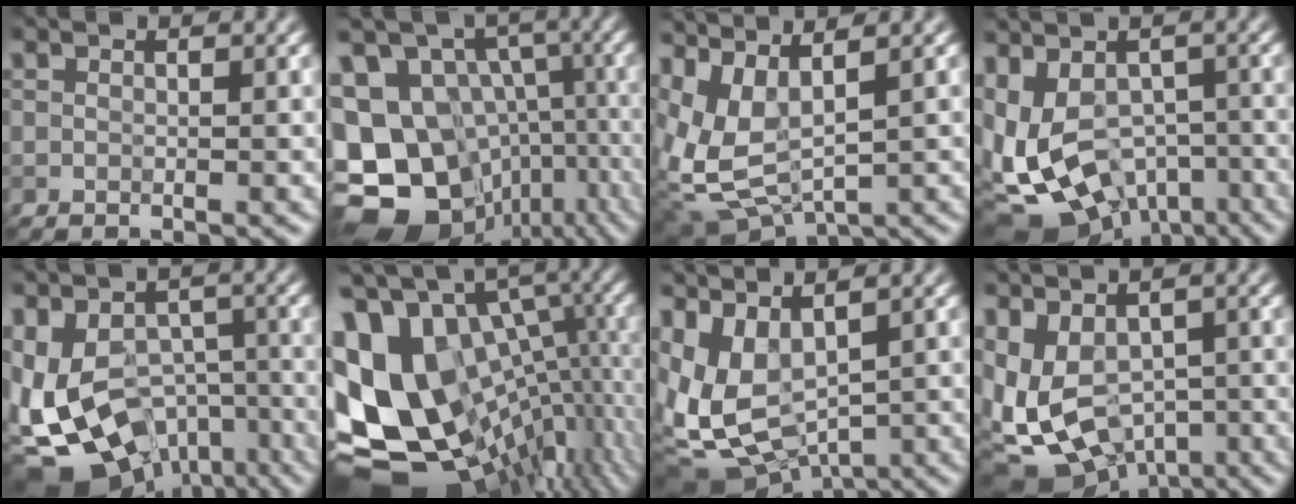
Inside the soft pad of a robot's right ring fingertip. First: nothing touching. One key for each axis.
{"total": 16.0, "fx": -4.4, "fy": 13.4, "fz": 7.5, "tx": -0.171, "ty": -0.017, "tz": -0.028}
{"total": 6.0, "fx": 1.1, "fy": 3.0, "fz": 5.1, "tx": -0.142, "ty": -0.006, "tz": 0.053}
{"total": 10.7, "fx": -4.3, "fy": 7.4, "fz": 6.4, "tx": -0.118, "ty": -0.010, "tz": -0.033}
{"total": 12.7, "fx": -6.5, "fy": 8.6, "fz": 6.7, "tx": -0.127, "ty": -0.018, "tz": -0.067}
{"total": 16.8, "fx": -2.6, "fy": 12.3, "fz": 11.2, "tx": -0.187, "ty": 0.006, "tz": 0.012}
{"total": 9.3, "fx": -0.1, "fy": 5.7, "fz": 7.3, "tx": -0.189, "ty": -0.008, "tz": 0.047}
{"total": 9.3, "fx": -3.2, "fy": 6.0, "fz": 6.3, "tx": -0.124, "ty": -0.017, "tz": -0.020}